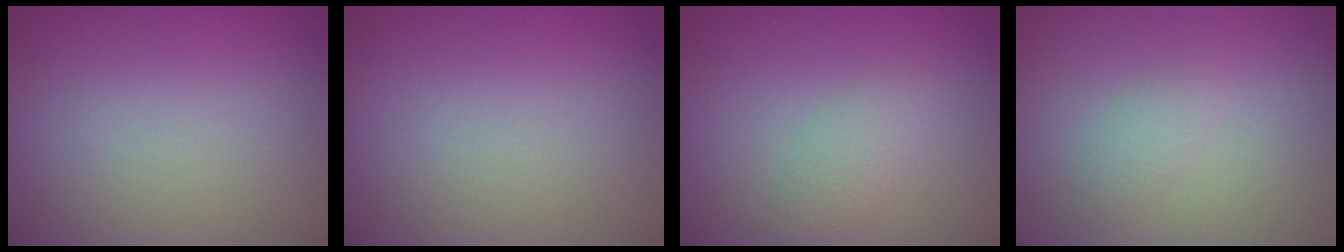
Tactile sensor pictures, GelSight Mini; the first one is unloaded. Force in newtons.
{"total": 0.0}
{"total": 2.2, "press": 2.2, "slide": 0.2}
{"total": 1.4, "press": 1.4, "slide": 0.1}